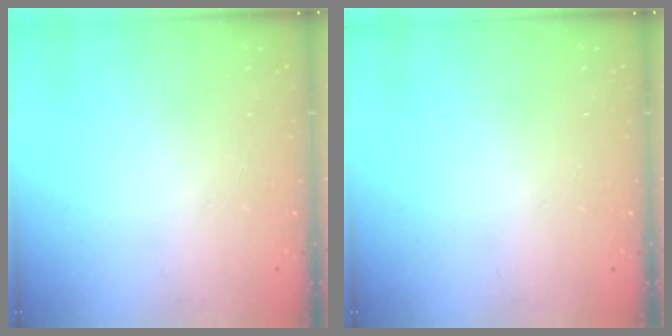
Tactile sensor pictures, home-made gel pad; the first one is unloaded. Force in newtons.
{"total": 0.0}